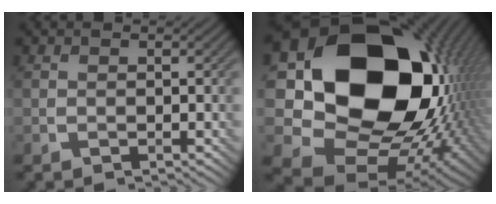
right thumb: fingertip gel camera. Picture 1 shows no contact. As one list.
[{"total": 22.3, "force": [3.7, 17.4, 13.5], "torque": [-0.310, -0.037, 0.110]}]